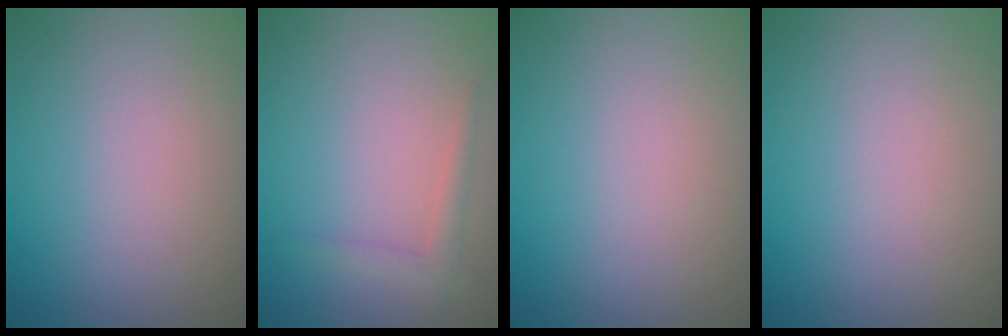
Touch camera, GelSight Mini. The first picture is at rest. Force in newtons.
{"total": 1.5, "press": 1.4, "slide": 0.1}
{"total": 0.0}
{"total": 0.0}